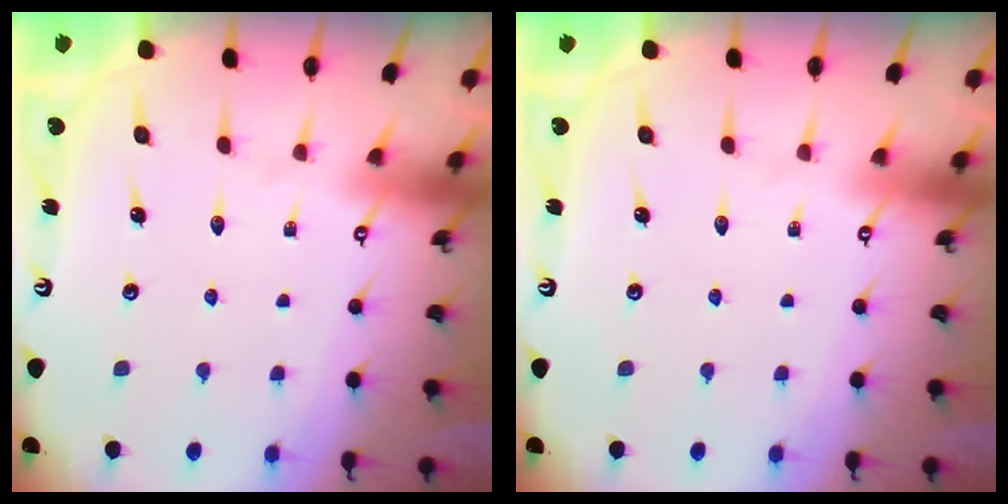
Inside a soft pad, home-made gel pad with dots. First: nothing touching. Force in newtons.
{"total": 0.0}